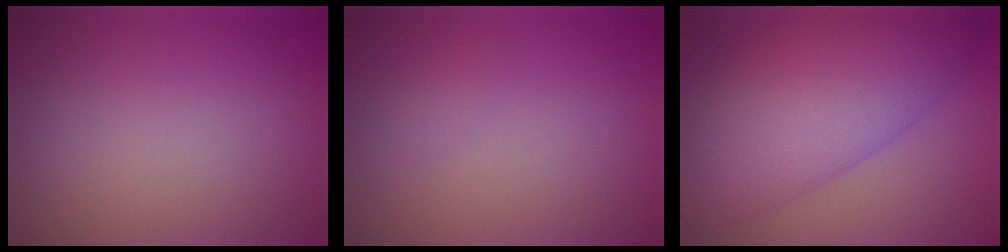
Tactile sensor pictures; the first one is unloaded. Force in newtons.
{"total": 0.5, "press": 0.5, "slide": 0.0}
{"total": 10.2, "press": 10.2, "slide": 0.2}